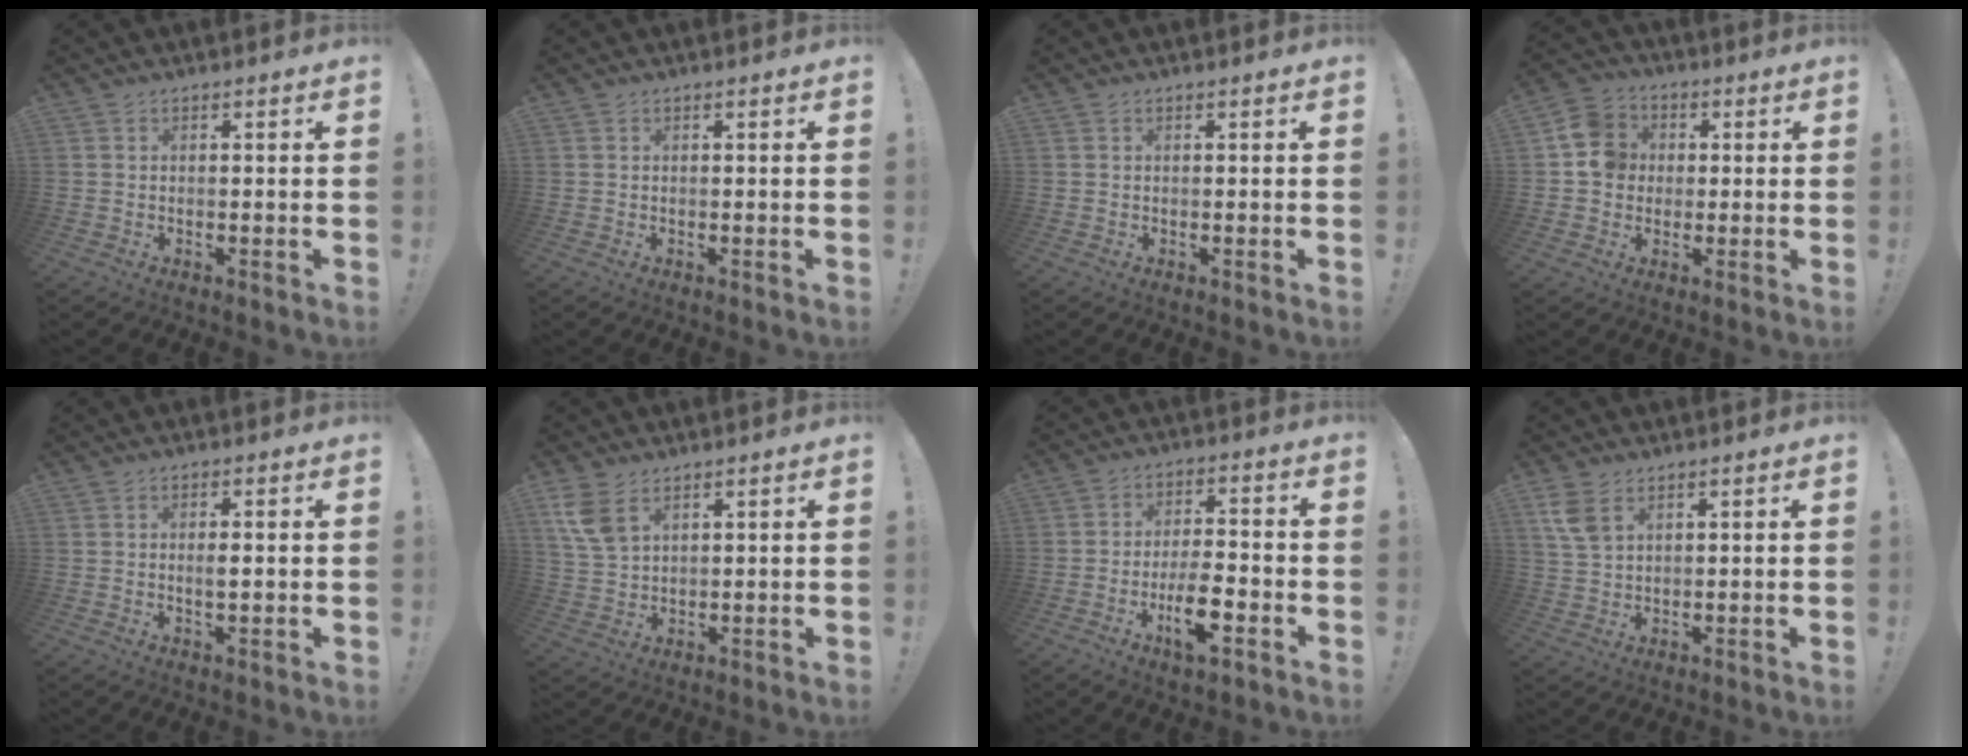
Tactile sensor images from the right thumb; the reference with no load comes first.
{"total": 0.0}
{"total": 0.0}
{"total": 9.9, "force": [0.7, 9.1, 3.9], "torque": [-0.049, 0.018, 0.019]}
{"total": 2.1, "force": [0.2, 0.5, 2.0], "torque": [-0.021, -0.007, -0.001]}
{"total": 7.4, "force": [4.1, 4.3, 4.5], "torque": [-0.092, -0.012, 0.082]}
{"total": 10.0, "force": [-4.7, 5.2, 7.1], "torque": [-0.122, 0.024, -0.083]}
{"total": 6.2, "force": [3.3, 3.5, 3.9], "torque": [-0.079, -0.010, 0.064]}